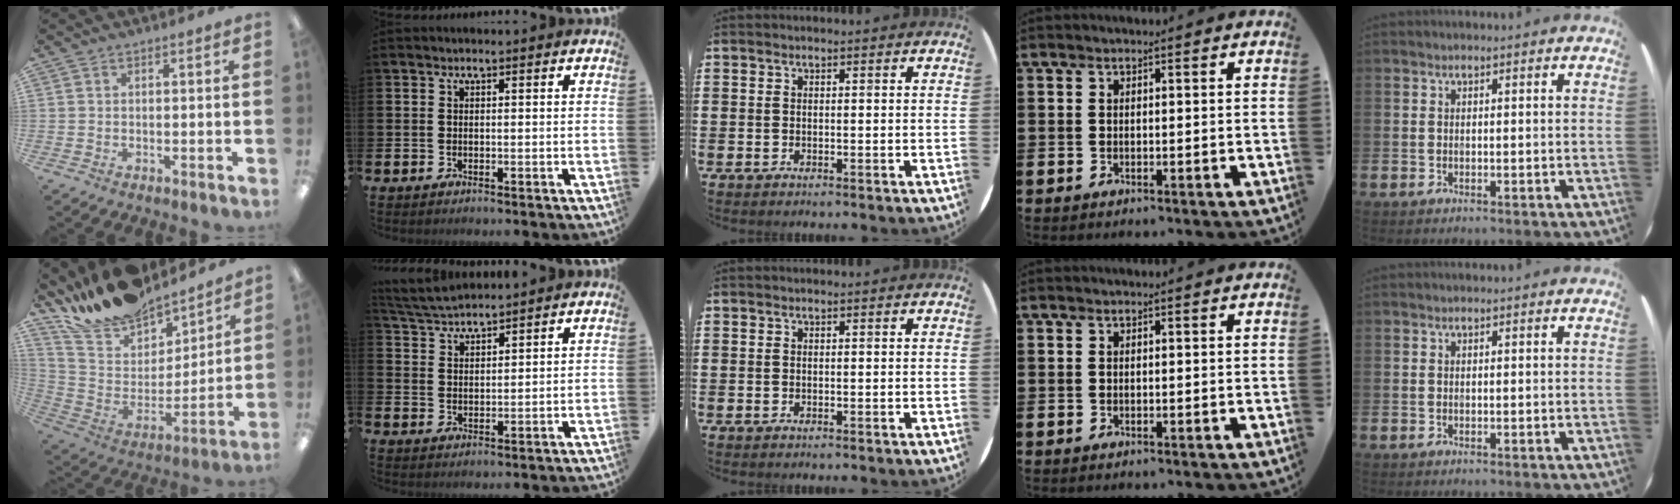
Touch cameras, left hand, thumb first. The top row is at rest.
{"thumb": {"total": 18.8, "force": [16.8, 7.0, 4.9], "torque": [-0.114, -0.129, 0.303]}, "index": {"total": 4.6, "force": [4.5, 0.4, 0.8], "torque": [-0.035, -0.021, 0.083]}}